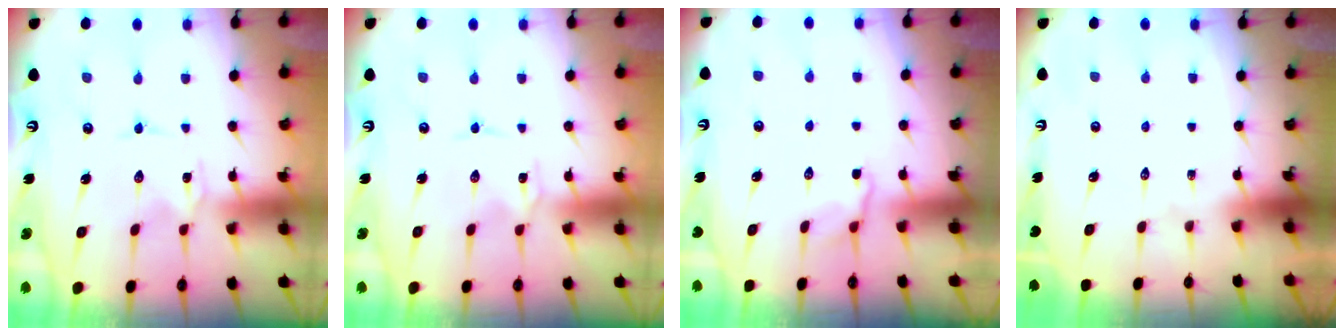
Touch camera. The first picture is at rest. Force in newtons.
{"total": 0.0}
{"total": 2.7, "press": 2.1, "slide": 1.7}
{"total": 0.0}